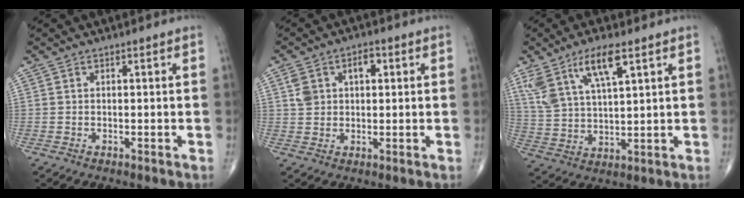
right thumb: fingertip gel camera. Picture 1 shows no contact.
{"total": 6.3, "force": [1.9, 4.3, 4.2], "torque": [-0.057, 0.010, 0.034]}
{"total": 11.0, "force": [6.2, 3.5, 8.4], "torque": [-0.167, -0.017, 0.126]}